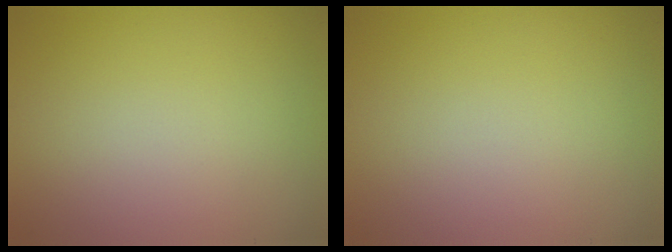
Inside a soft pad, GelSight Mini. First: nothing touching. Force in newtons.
{"total": 0.0}